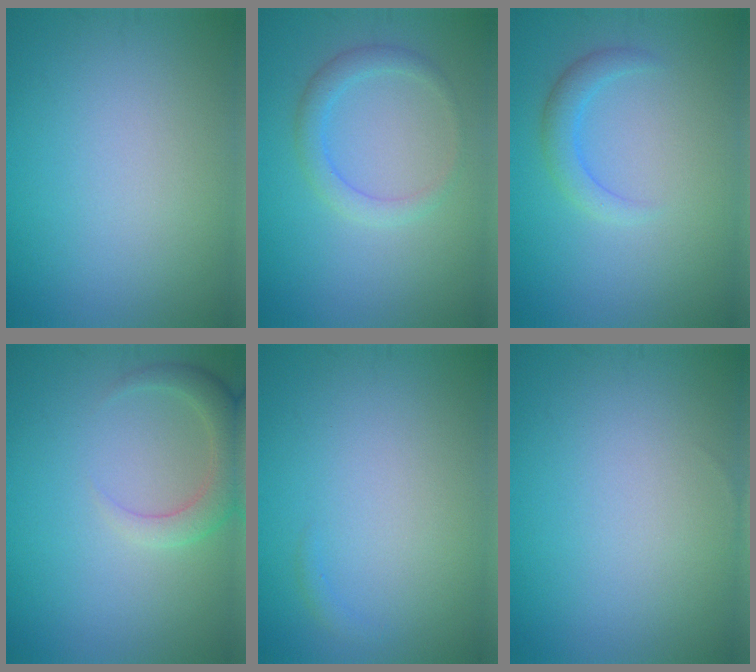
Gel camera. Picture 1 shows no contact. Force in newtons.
{"total": 2.2, "press": 2.2, "slide": 0.1}
{"total": 2.0, "press": 2.0, "slide": 0.1}
{"total": 3.1, "press": 3.1, "slide": 0.4}
{"total": 0.5, "press": 0.5, "slide": 0.1}
{"total": 0.0}